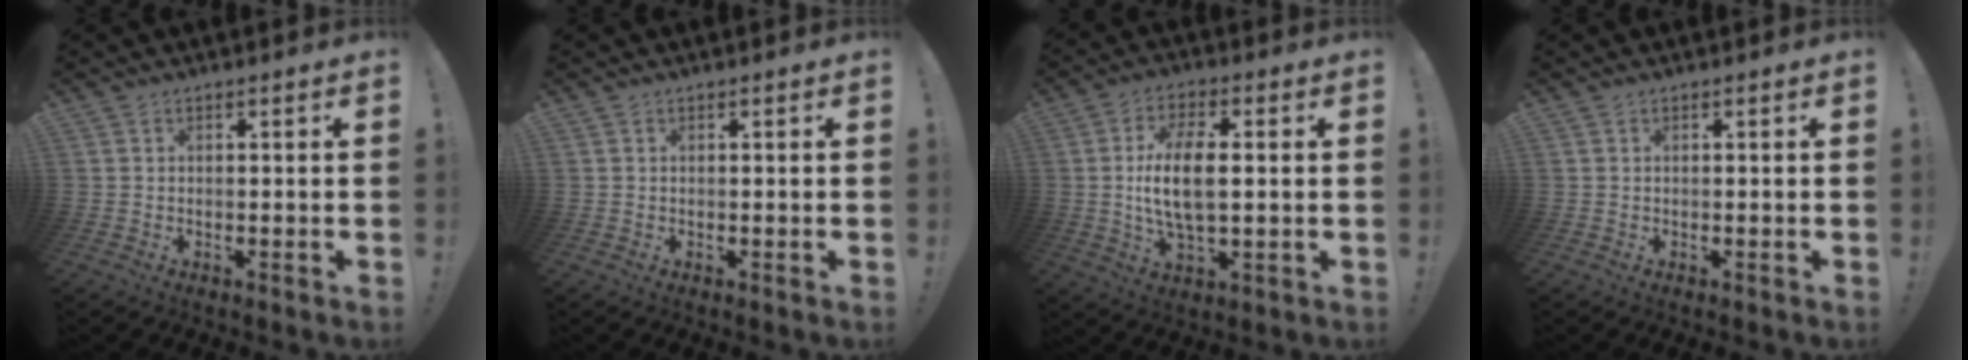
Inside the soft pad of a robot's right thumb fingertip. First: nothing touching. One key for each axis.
{"total": 0.0}
{"total": 12.6, "fx": 0.7, "fy": 5.7, "fz": 11.2, "tx": -0.211, "ty": -0.003, "tz": 0.007}
{"total": 0.0}